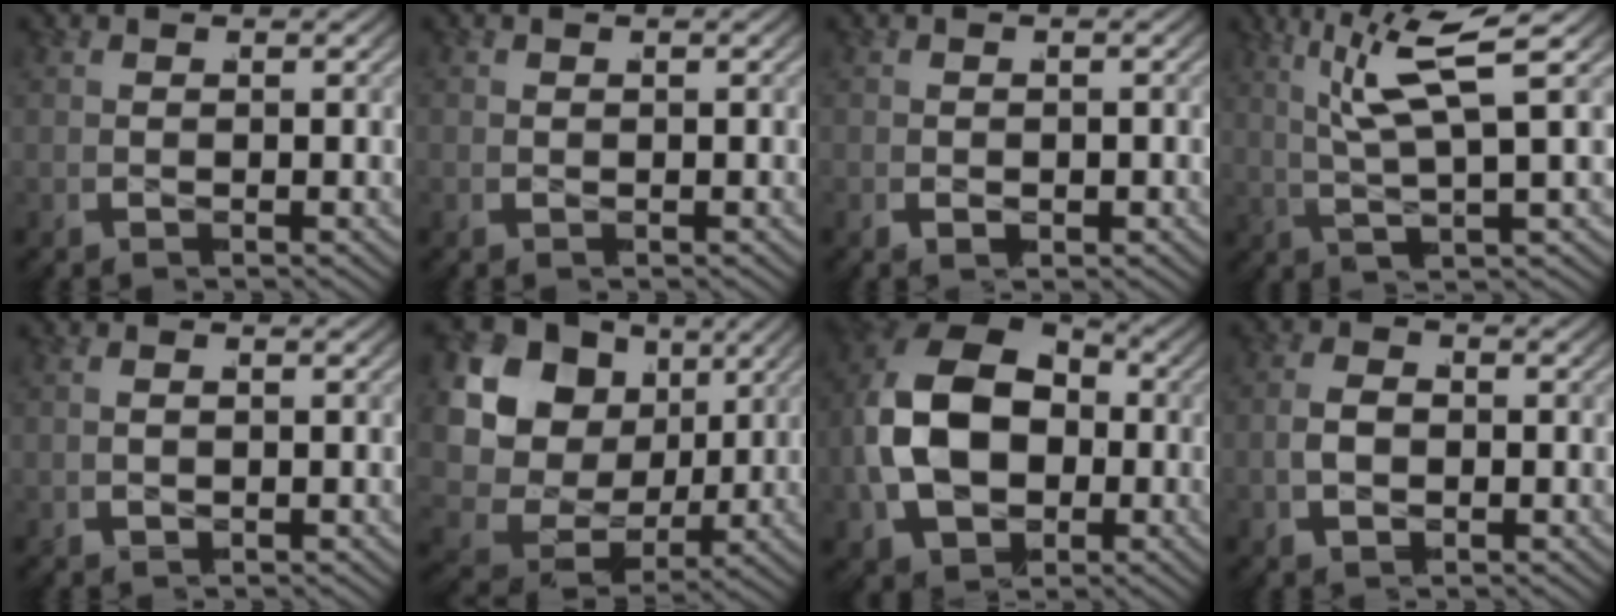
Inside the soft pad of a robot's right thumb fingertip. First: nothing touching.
{"total": 0.0}
{"total": 0.7, "force": [-0.5, 0.3, 0.3], "torque": [-0.004, 0.000, -0.008]}
{"total": 5.1, "force": [1.5, 1.3, 4.7], "torque": [-0.098, 0.008, 0.019]}
{"total": 0.7, "force": [-0.4, 0.3, 0.5], "torque": [-0.005, 0.011, -0.010]}
{"total": 18.7, "force": [1.9, 14.9, 11.2], "torque": [-0.259, -0.006, 0.019]}
{"total": 15.2, "force": [0.6, 10.7, 10.8], "torque": [-0.259, -0.013, 0.020]}
{"total": 2.9, "force": [-0.8, 1.9, 2.0], "torque": [-0.037, 0.003, -0.017]}